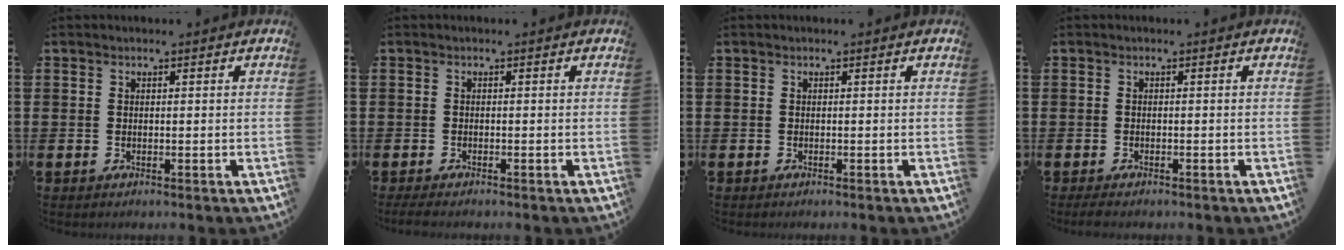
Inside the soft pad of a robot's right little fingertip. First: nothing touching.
{"total": 1.0, "force": [-0.7, 0.1, 0.7], "torque": [-0.012, -0.002, -0.014]}
{"total": 0.0}
{"total": 0.9, "force": [-0.7, 0.3, 0.5], "torque": [-0.011, -0.001, -0.014]}